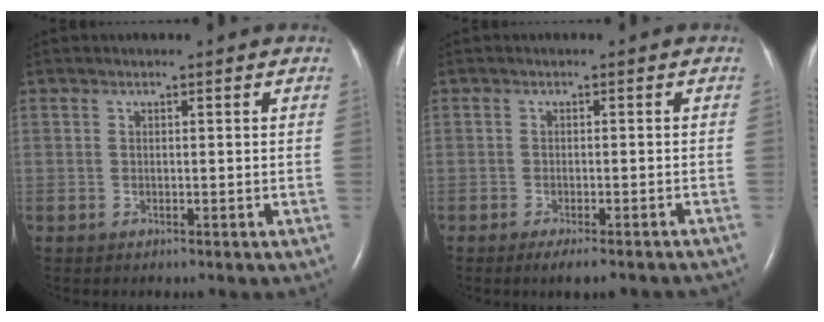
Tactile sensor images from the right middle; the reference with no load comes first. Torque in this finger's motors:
{"motor_torque": [0.03, -0.03, 0.01, 0.01]}